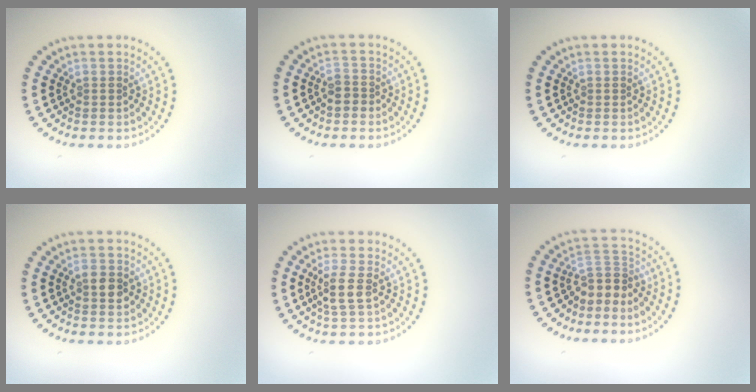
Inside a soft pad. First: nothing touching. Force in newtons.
{"total": 1.3, "press": 1.1, "slide": 0.7}
{"total": 0.0}
{"total": 2.4, "press": 2.4, "slide": 0.1}
{"total": 2.3, "press": 2.0, "slide": 1.1}
{"total": 2.5, "press": 1.8, "slide": 1.7}